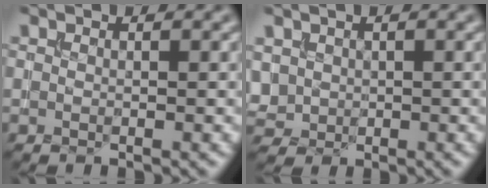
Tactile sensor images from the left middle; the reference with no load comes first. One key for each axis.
{"total": 2.1, "fx": 0.4, "fy": 1.9, "fz": 0.8, "tx": -0.023, "ty": -0.002, "tz": 0.013}